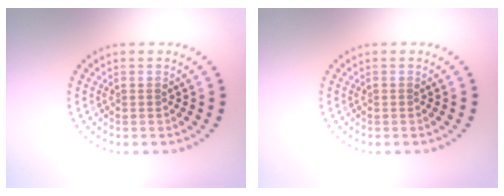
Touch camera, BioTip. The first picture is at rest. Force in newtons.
{"total": 0.0}